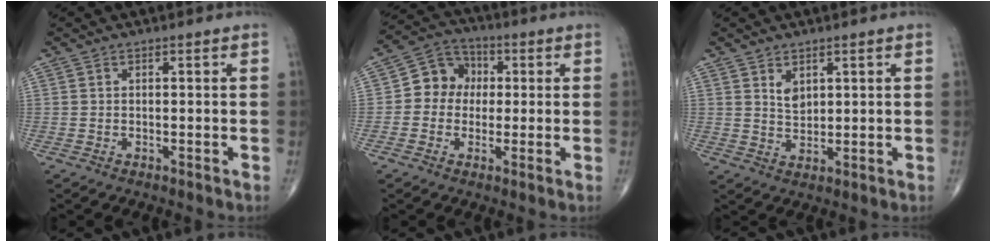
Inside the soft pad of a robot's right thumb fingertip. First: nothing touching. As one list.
[{"total": 8.1, "force": [0.3, 7.1, 3.9], "torque": [-0.034, 0.022, -0.010]}, {"total": 3.1, "force": [1.6, 1.9, 1.9], "torque": [-0.023, -0.016, 0.035]}]